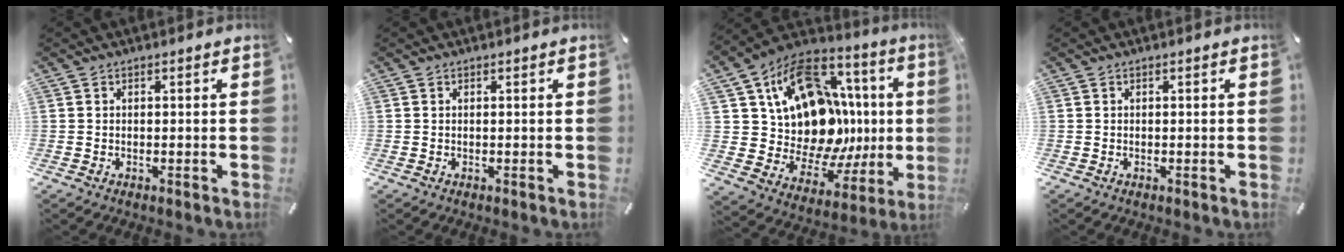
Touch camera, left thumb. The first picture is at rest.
{"total": 0.0}
{"total": 18.7, "force": [4.0, 14.2, 11.4], "torque": [-0.189, -0.059, 0.091]}
{"total": 0.0}